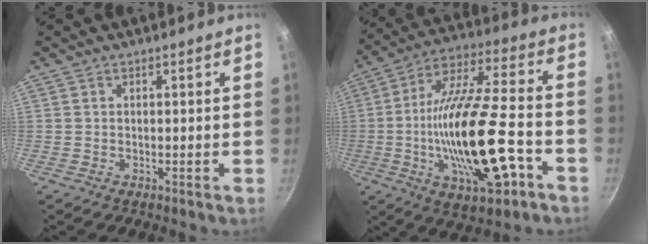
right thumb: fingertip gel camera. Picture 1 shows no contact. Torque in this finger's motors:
{"motor_torque": [1.10, 0.89, 2.44, -0.34, 0.63]}